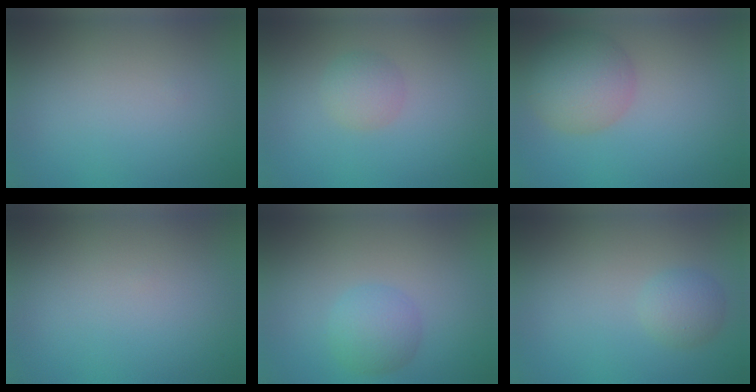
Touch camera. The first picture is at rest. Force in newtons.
{"total": 2.0, "press": 2.0, "slide": 0.0}
{"total": 5.2, "press": 5.2, "slide": 0.4}
{"total": 0.0}
{"total": 2.9, "press": 2.9, "slide": 0.0}
{"total": 2.0, "press": 2.0, "slide": 0.1}